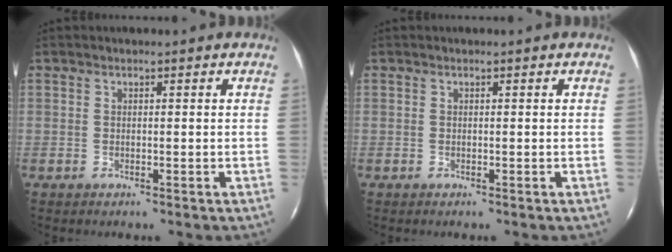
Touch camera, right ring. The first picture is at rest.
{"total": 0.0}